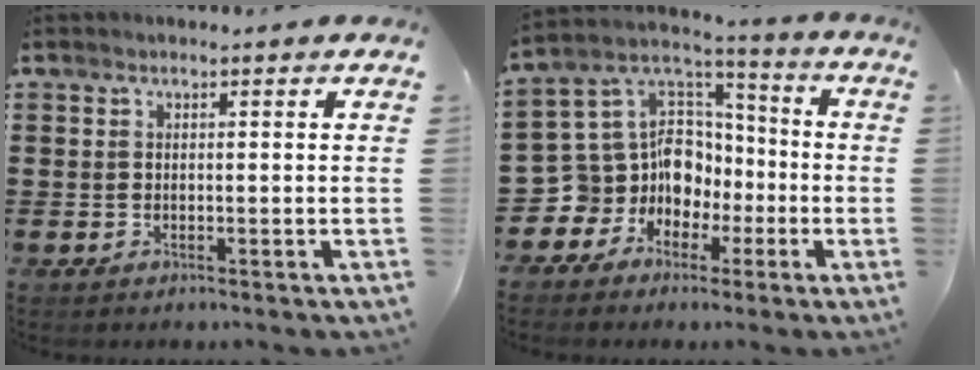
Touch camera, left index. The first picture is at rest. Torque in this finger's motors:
{"motor_torque": [1.12, 0.86, 0.33, 0.04]}